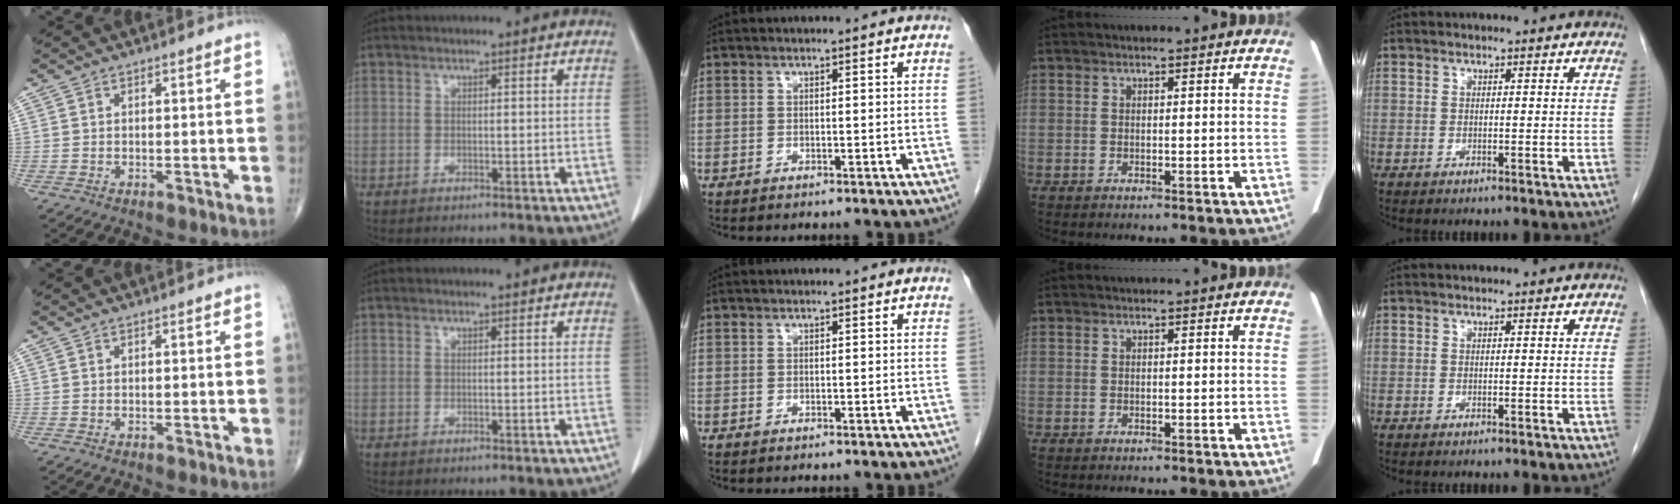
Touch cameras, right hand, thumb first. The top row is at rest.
{}